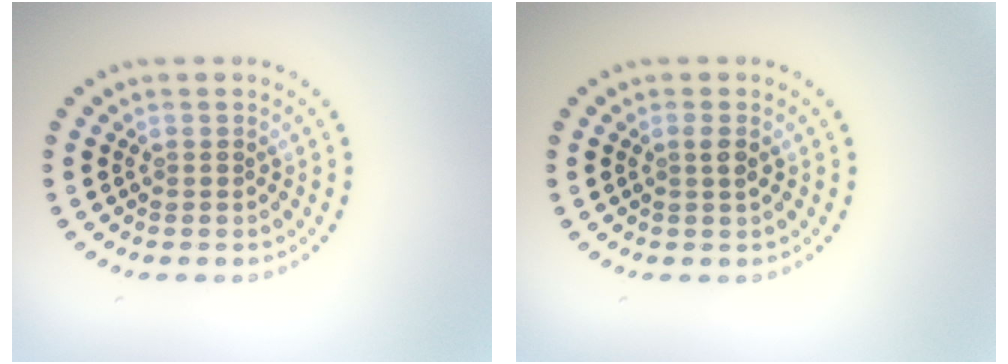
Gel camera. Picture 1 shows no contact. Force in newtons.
{"total": 1.1, "press": 0.9, "slide": 0.6}